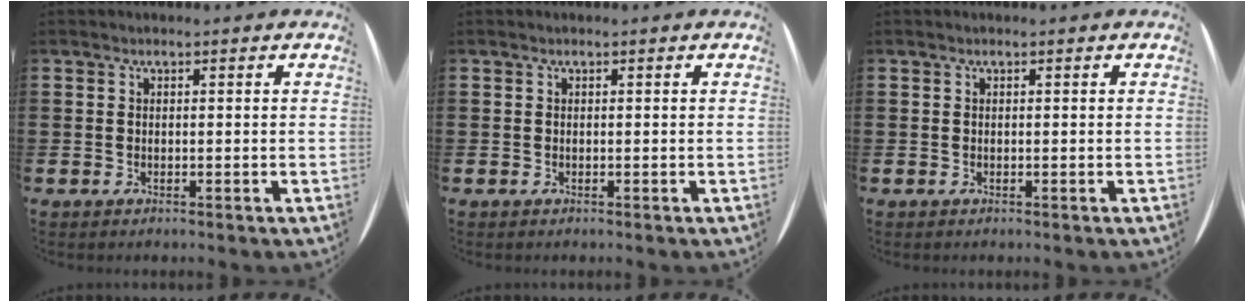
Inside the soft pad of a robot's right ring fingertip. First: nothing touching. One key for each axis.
{"total": 0.0}
{"total": 0.0}